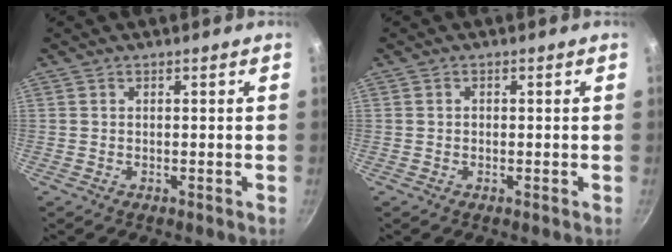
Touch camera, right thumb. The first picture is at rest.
{"total": 0.7, "force": [0.0, 0.7, 0.3], "torque": [-0.004, 0.004, -0.001]}